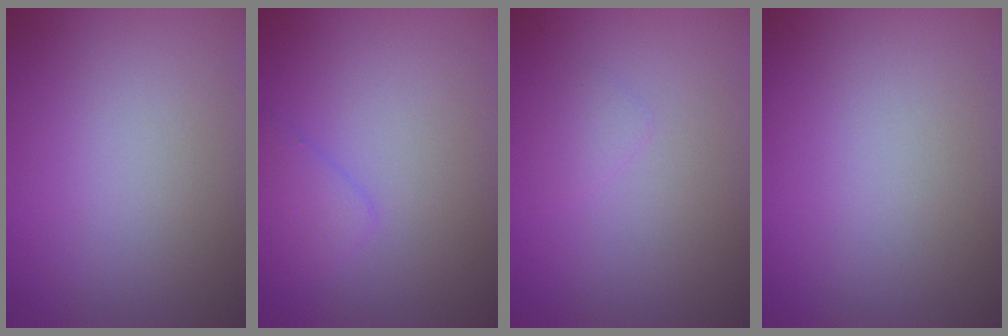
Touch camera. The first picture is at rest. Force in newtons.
{"total": 1.9, "press": 1.9, "slide": 0.0}
{"total": 0.8, "press": 0.8, "slide": 0.1}
{"total": 0.0}